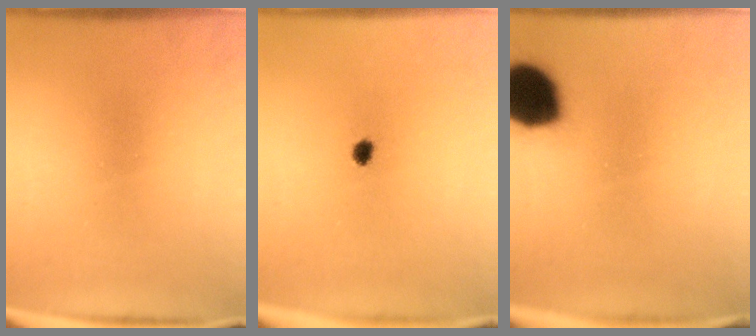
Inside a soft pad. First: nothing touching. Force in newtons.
{"total": 1.8}
{"total": 16.3}